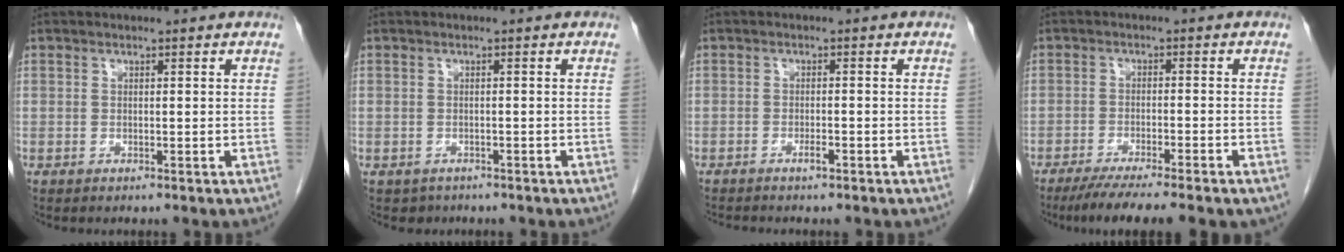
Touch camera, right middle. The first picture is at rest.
{"total": 1.9, "force": [-1.4, 1.2, 0.0], "torque": [-0.009, 0.002, -0.020]}
{"total": 1.8, "force": [-1.4, 0.1, 1.0], "torque": [-0.023, -0.002, -0.023]}
{"total": 9.6, "force": [-7.4, 0.4, 6.1], "torque": [-0.082, -0.018, -0.111]}